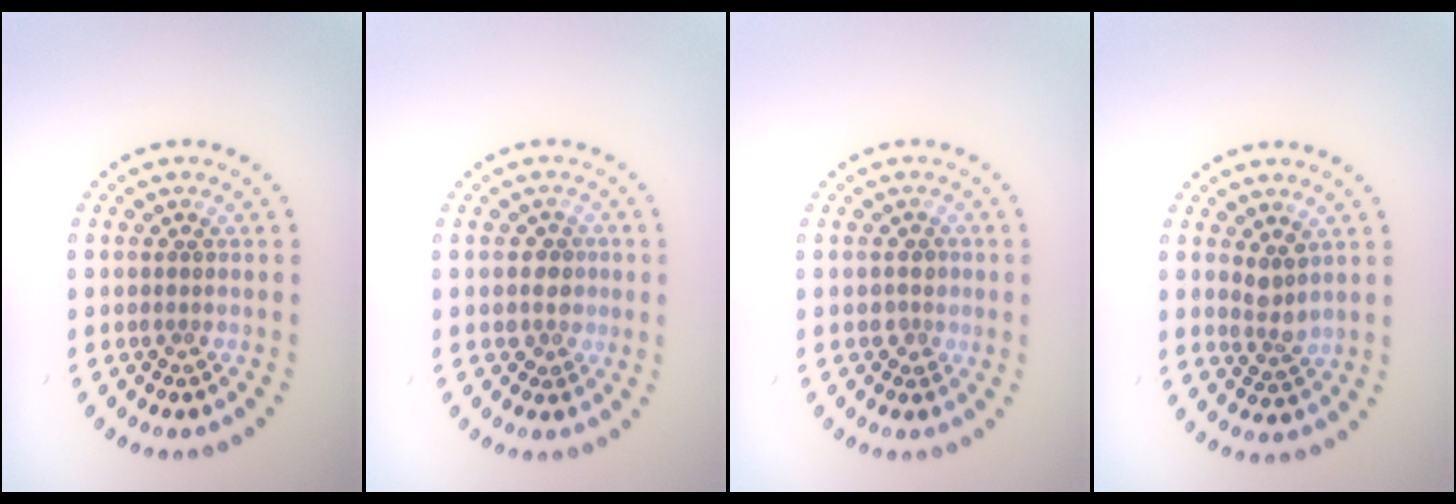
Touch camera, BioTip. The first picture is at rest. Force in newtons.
{"total": 2.2, "press": 1.9, "slide": 1.2}
{"total": 1.4, "press": 1.2, "slide": 0.7}
{"total": 1.9, "press": 1.5, "slide": 1.2}